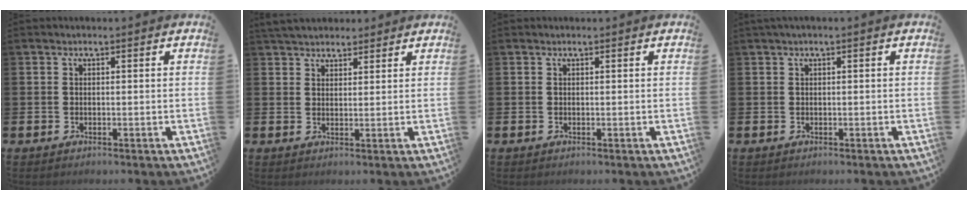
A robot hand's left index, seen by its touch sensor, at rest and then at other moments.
{"total": 3.7, "force": [3.5, 1.2, 0.2], "torque": [-0.007, -0.012, 0.065]}
{"total": 0.0}
{"total": 0.5, "force": [0.1, 0.0, 0.5], "torque": [-0.010, 0.002, 0.001]}